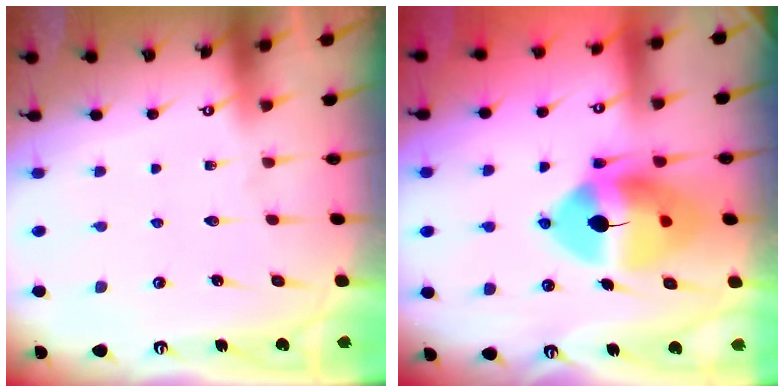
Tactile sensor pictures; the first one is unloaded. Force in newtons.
{"total": 14.6, "press": 14.4, "slide": 2.1}